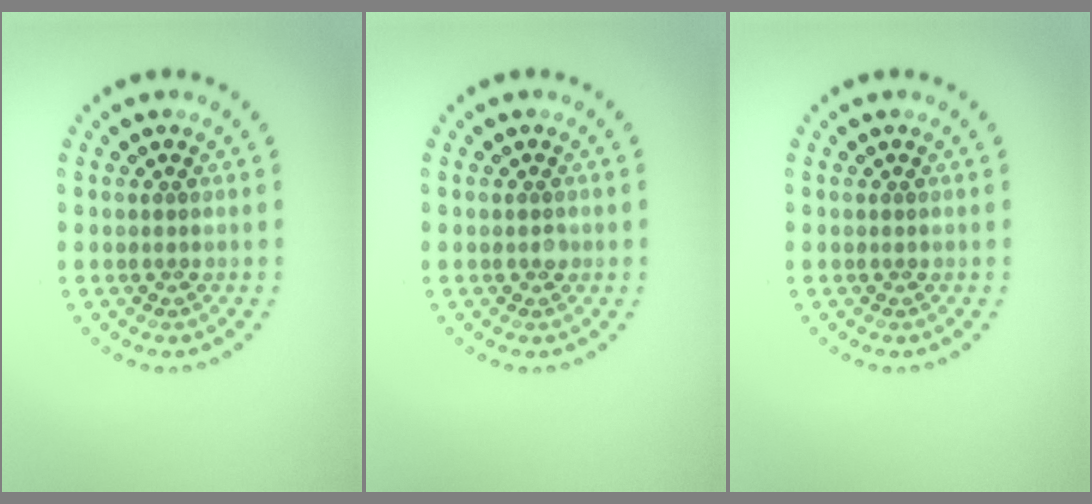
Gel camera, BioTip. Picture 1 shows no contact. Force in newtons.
{"total": 0.5, "press": 0.5, "slide": 0.3}
{"total": 0.0}